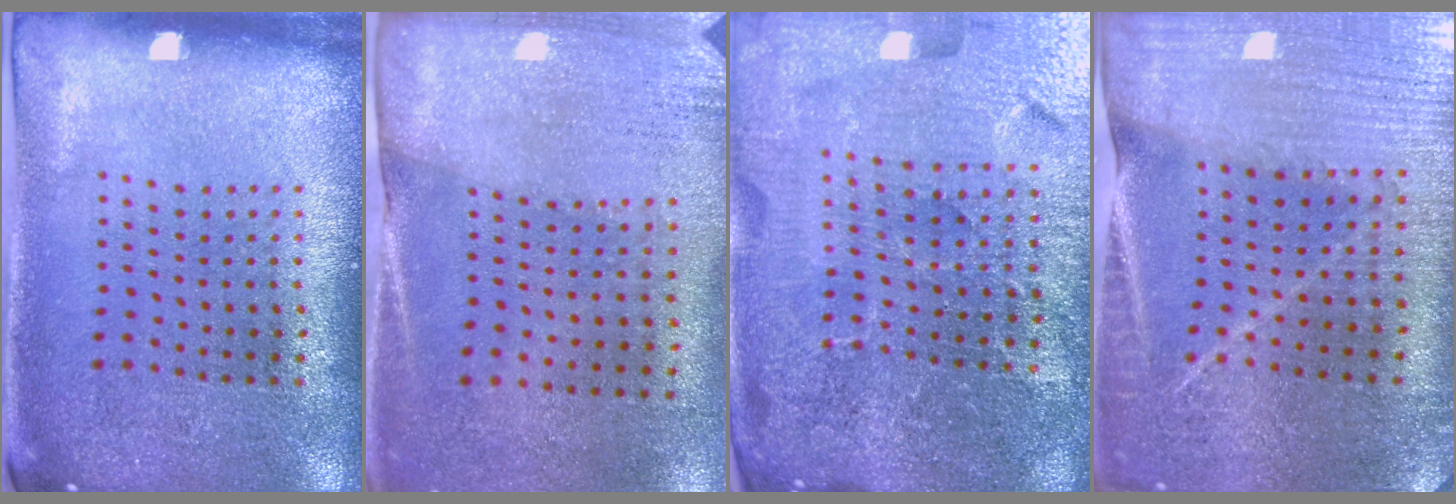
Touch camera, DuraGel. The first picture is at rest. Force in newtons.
{"total": 2.6, "press": 2.3, "slide": 1.3}
{"total": 5.7, "press": 5.1, "slide": 2.5}
{"total": 2.6, "press": 2.6, "slide": 0.4}